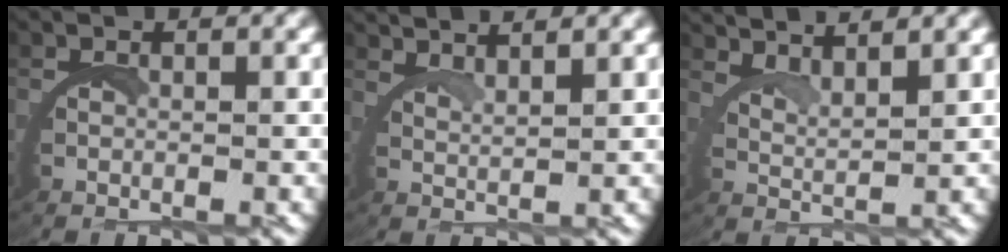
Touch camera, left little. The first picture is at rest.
{"total": 4.0, "force": [3.8, -0.7, 0.9], "torque": [-0.027, -0.001, 0.069]}
{"total": 4.7, "force": [4.4, 0.3, 1.7], "torque": [-0.045, 0.000, 0.074]}